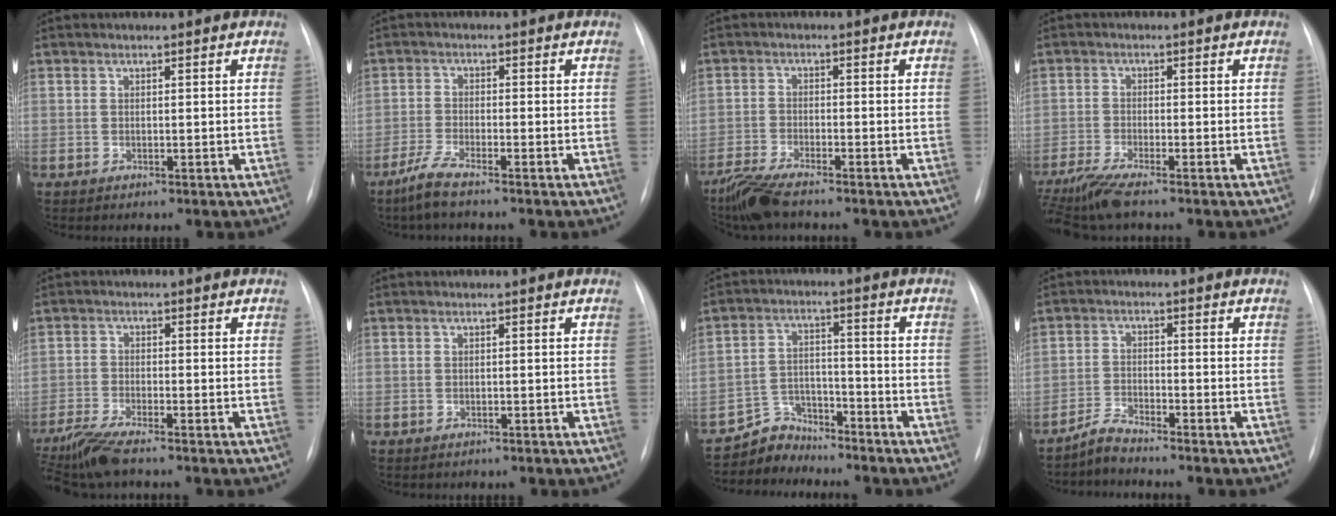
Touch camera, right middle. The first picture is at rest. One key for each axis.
{"total": 3.9, "fx": -3.1, "fy": 0.1, "fz": 2.3, "tx": -0.061, "ty": -0.009, "tz": -0.069}
{"total": 6.5, "fx": -5.5, "fy": 0.6, "fz": 3.5, "tx": -0.073, "ty": -0.022, "tz": -0.104}
{"total": 6.9, "fx": -5.6, "fy": -0.1, "fz": 4.1, "tx": -0.080, "ty": -0.020, "tz": -0.101}
{"total": 7.3, "fx": -6.1, "fy": 0.3, "fz": 4.1, "tx": -0.084, "ty": -0.021, "tz": -0.111}
{"total": 0.7, "fx": -0.5, "fy": 0.4, "fz": 0.0, "tx": -0.009, "ty": 0.000, "tz": -0.006}
{"total": 5.8, "fx": -5.3, "fy": 2.0, "fz": -1.3, "tx": 0.029, "ty": 0.017, "tz": -0.099}
{"total": 3.1, "fx": -3.1, "fy": -0.1, "fz": 0.4, "tx": -0.013, "ty": -0.014, "tz": -0.064}